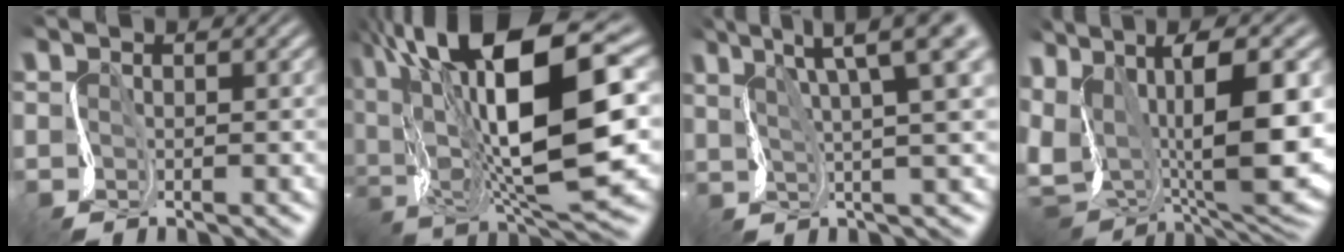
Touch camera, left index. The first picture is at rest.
{"total": 17.1, "force": [4.0, 6.1, 15.5], "torque": [-0.270, 0.017, 0.071]}
{"total": 9.8, "force": [5.1, 2.3, 8.0], "torque": [-0.093, 0.029, 0.073]}
{"total": 13.9, "force": [2.9, 6.5, 11.9], "torque": [-0.222, -0.002, 0.064]}